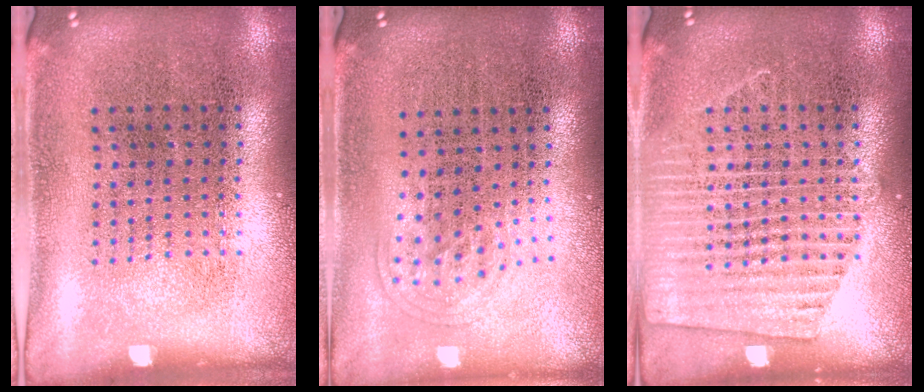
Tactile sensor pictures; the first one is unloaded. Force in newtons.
{"total": 1.0, "press": 0.6, "slide": 0.8}
{"total": 2.4, "press": 2.4, "slide": 0.2}